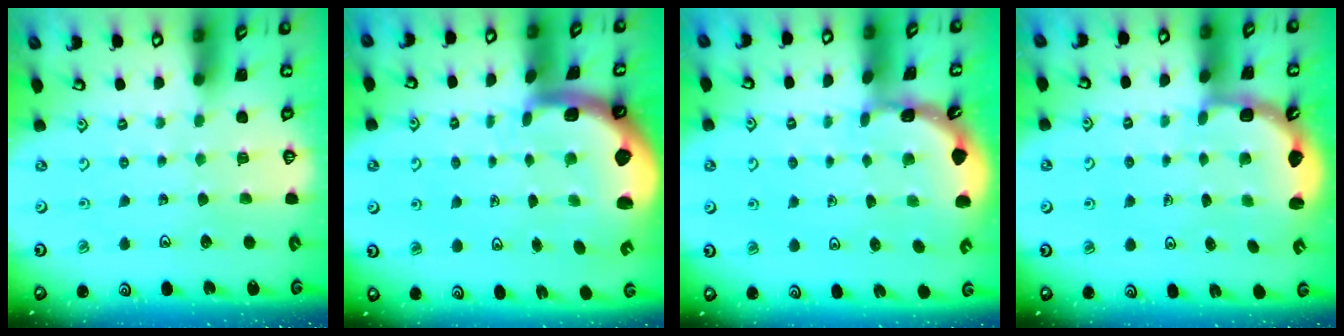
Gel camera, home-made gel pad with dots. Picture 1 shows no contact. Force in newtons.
{"total": 3.8, "press": 3.2, "slide": 2.1}
{"total": 1.6, "press": 1.6, "slide": 0.2}
{"total": 3.2, "press": 2.4, "slide": 2.2}